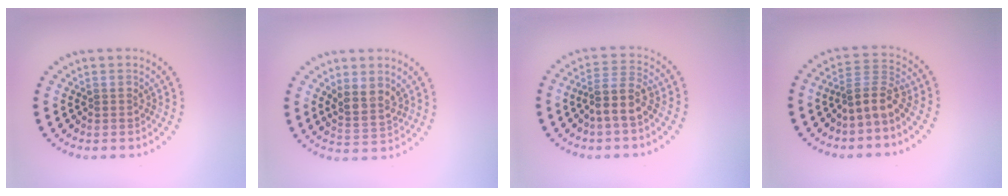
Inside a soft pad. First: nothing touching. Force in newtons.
{"total": 2.4, "press": 2.1, "slide": 1.1}
{"total": 3.1, "press": 2.6, "slide": 1.7}
{"total": 3.0, "press": 2.3, "slide": 2.0}